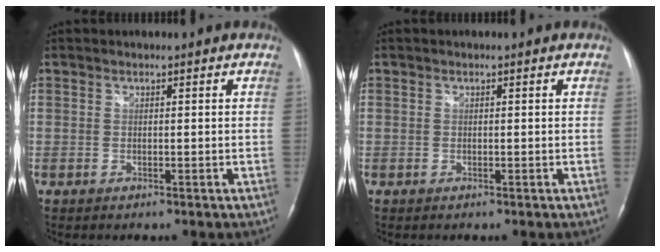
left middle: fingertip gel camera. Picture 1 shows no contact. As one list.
[{"total": 0.0}]